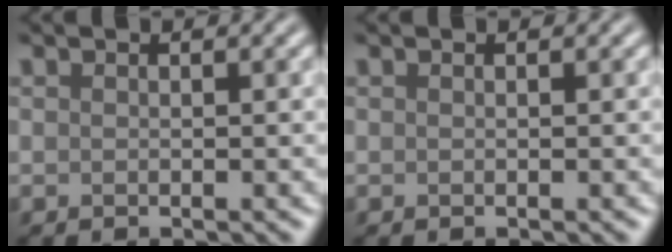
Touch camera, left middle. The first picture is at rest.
{"total": 0.0}